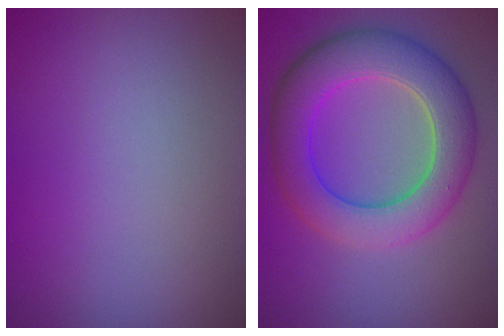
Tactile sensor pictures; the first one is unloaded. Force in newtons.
{"total": 8.0, "press": 8.0, "slide": 0.2}